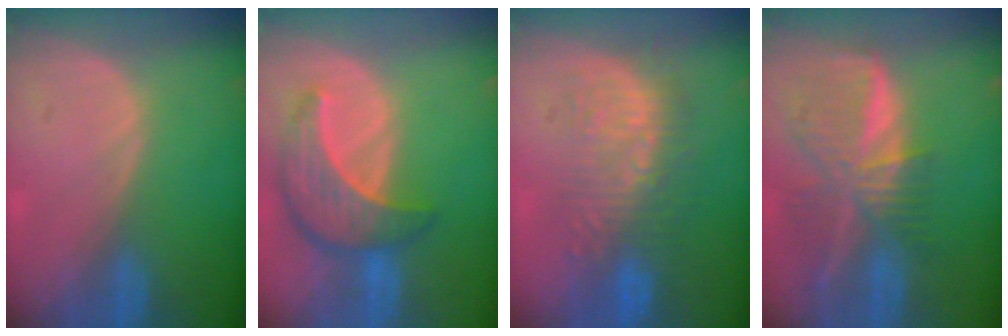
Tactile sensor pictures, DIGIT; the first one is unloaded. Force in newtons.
{"total": 8.7, "press": 7.9, "slide": 3.7}
{"total": 8.9, "press": 8.7, "slide": 2.0}
{"total": 9.5, "press": 8.3, "slide": 4.6}